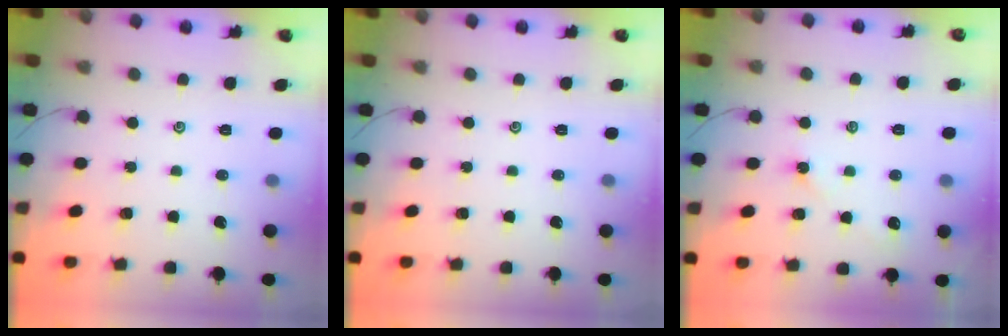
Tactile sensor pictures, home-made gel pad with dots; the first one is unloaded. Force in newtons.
{"total": 0.0}
{"total": 2.2, "press": 2.1, "slide": 0.4}